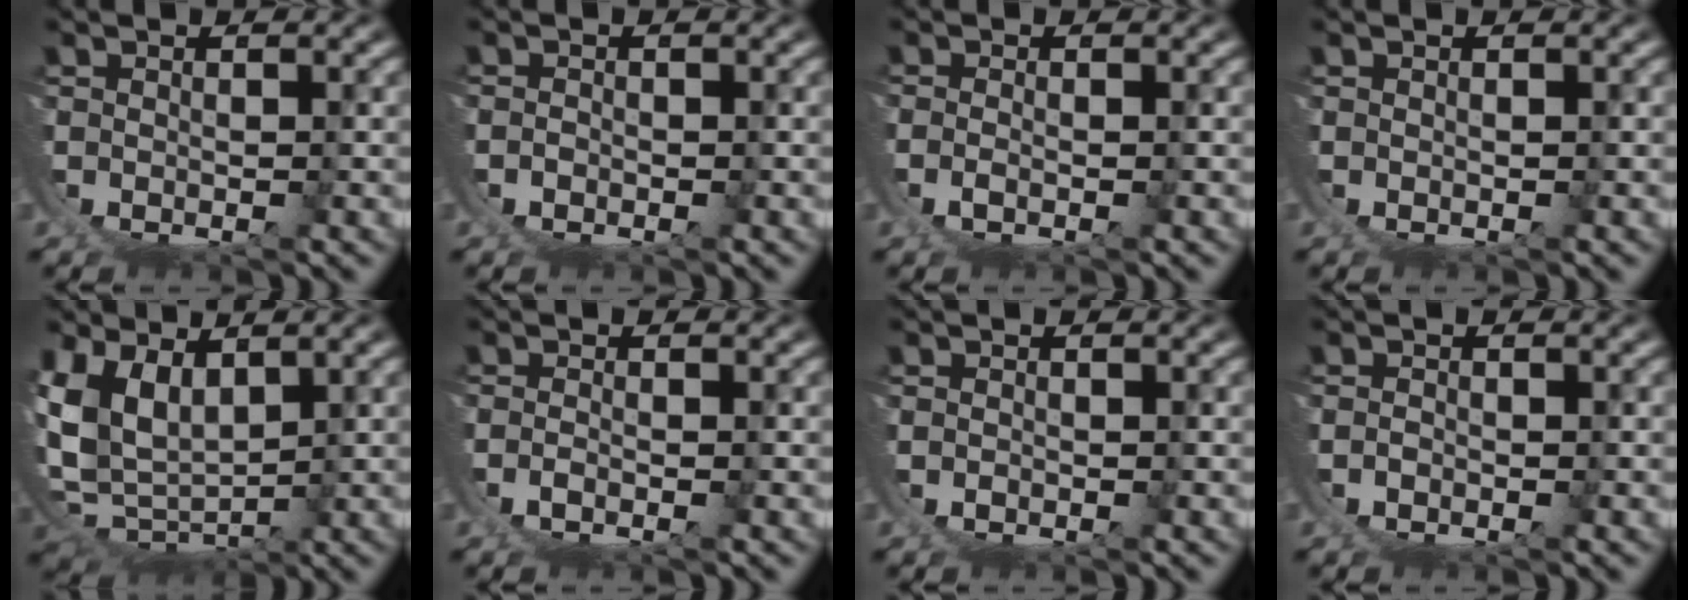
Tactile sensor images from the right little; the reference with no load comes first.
{"total": 2.1, "force": [0.0, 2.0, 0.6], "torque": [-0.024, -0.002, -0.002]}
{"total": 1.3, "force": [0.5, 0.5, 1.1], "torque": [-0.029, -0.005, 0.012]}
{"total": 0.0}
{"total": 9.2, "force": [2.1, 6.9, 5.7], "torque": [-0.177, -0.043, 0.060]}
{"total": 1.8, "force": [0.2, 1.2, 1.3], "torque": [-0.034, -0.006, 0.005]}
{"total": 1.0, "force": [0.2, 0.9, 0.2], "torque": [-0.009, 0.001, 0.002]}
{"total": 2.0, "force": [0.1, 1.9, 0.8], "torque": [-0.028, -0.003, 0.000]}